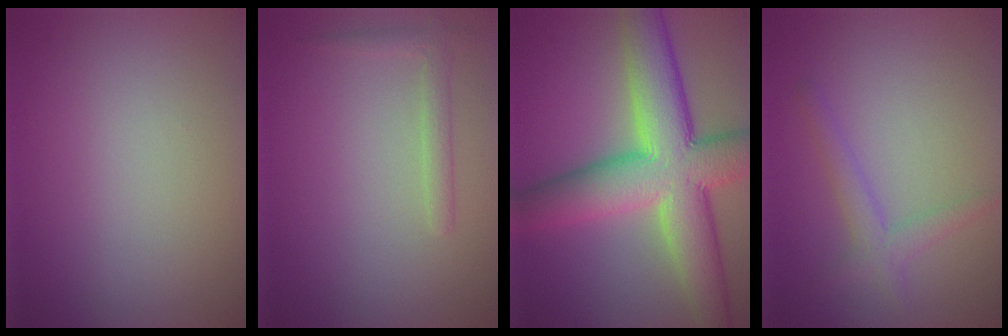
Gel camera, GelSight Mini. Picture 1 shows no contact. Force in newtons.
{"total": 1.5, "press": 1.5, "slide": 0.1}
{"total": 11.3, "press": 11.3, "slide": 0.5}
{"total": 2.2, "press": 2.2, "slide": 0.1}